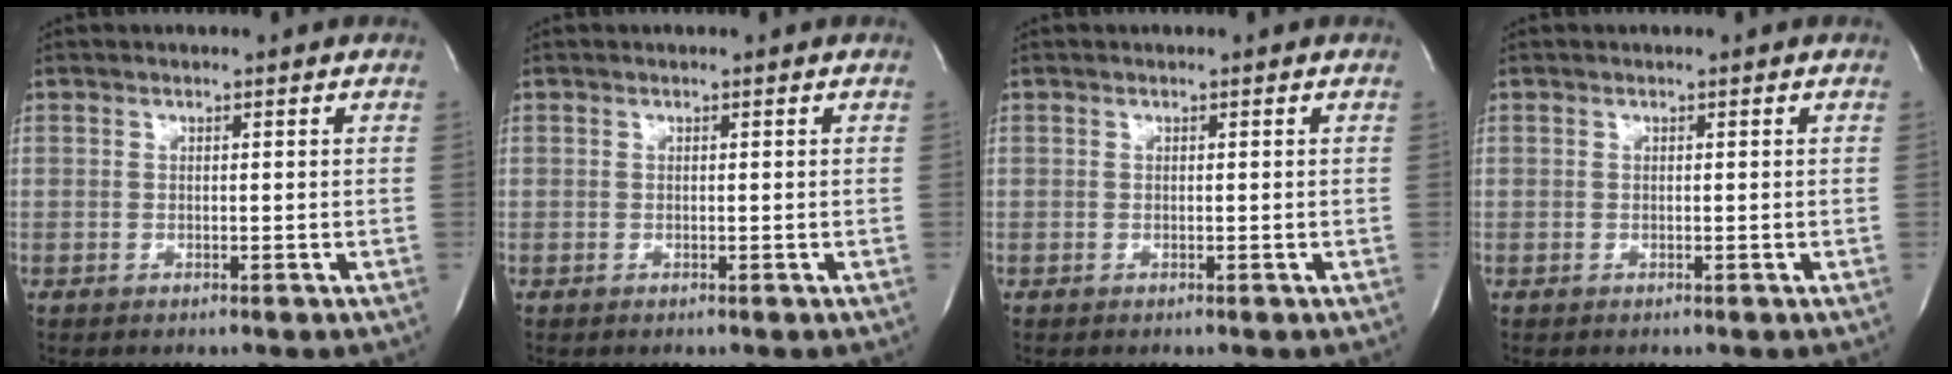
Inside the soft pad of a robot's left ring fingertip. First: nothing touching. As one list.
[{"total": 0.0}, {"total": 0.0}, {"total": 0.0}]